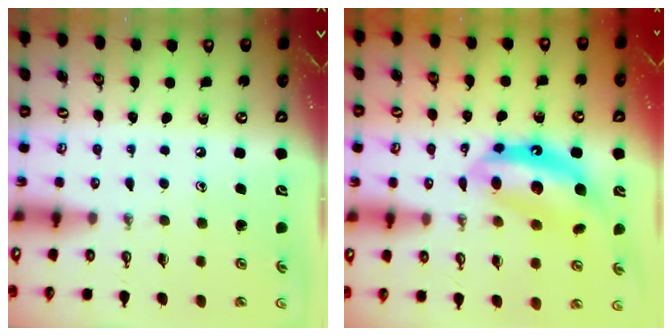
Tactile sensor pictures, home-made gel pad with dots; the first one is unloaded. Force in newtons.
{"total": 12.1, "press": 12.0, "slide": 1.1}